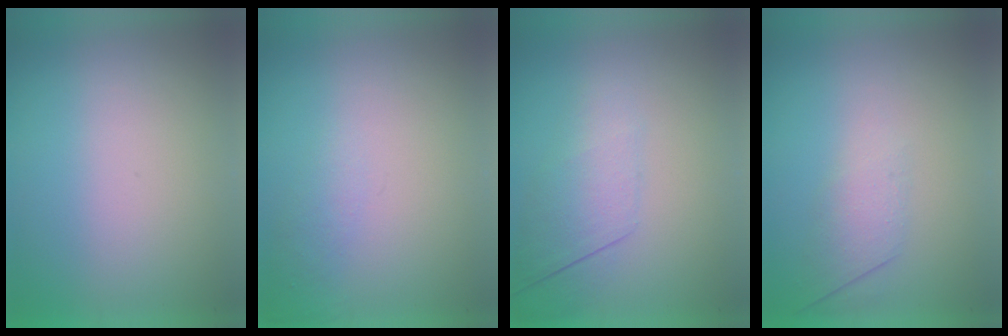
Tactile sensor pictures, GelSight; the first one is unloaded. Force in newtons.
{"total": 1.2}
{"total": 2.3}
{"total": 2.6}